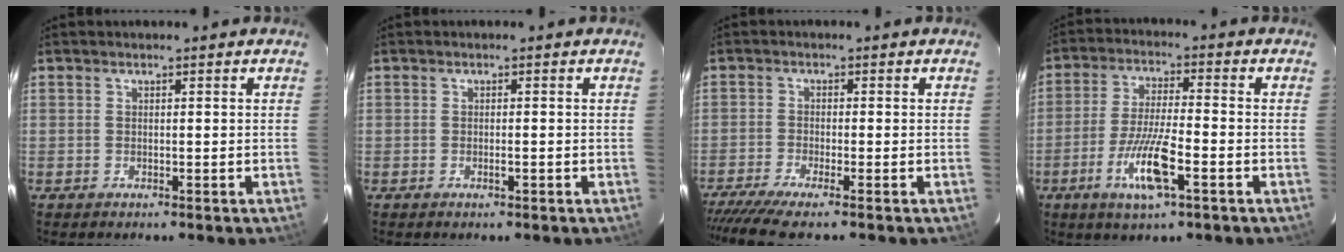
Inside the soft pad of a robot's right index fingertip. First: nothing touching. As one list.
[{"total": 0.8, "force": [-0.3, 0.1, 0.7], "torque": [-0.014, 0.000, -0.003]}, {"total": 6.9, "force": [-5.7, -0.6, 3.8], "torque": [-0.056, -0.016, -0.096]}, {"total": 9.7, "force": [-4.0, 1.1, 8.7], "torque": [-0.171, -0.013, -0.072]}]